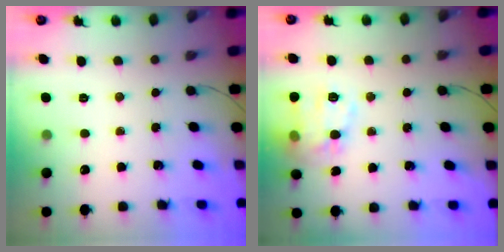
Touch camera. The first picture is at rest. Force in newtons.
{"total": 14.8, "press": 14.8, "slide": 0.7}